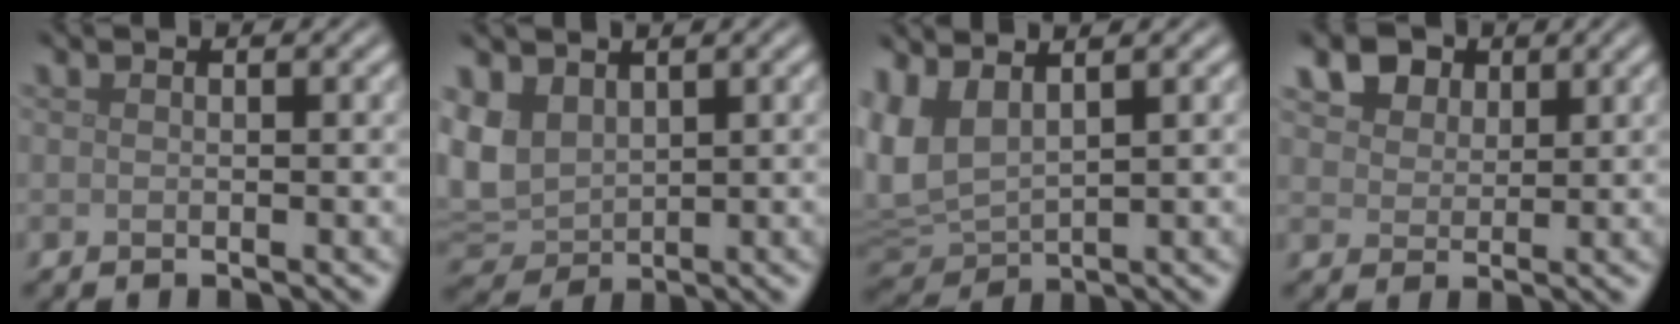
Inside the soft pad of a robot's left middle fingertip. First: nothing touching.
{"total": 5.4, "force": [1.6, 4.0, 3.2], "torque": [-0.091, -0.002, 0.028]}
{"total": 4.7, "force": [2.2, 2.3, 3.4], "torque": [-0.092, 0.003, 0.046]}
{"total": 7.0, "force": [4.4, 4.4, 3.1], "torque": [-0.081, 0.011, 0.069]}